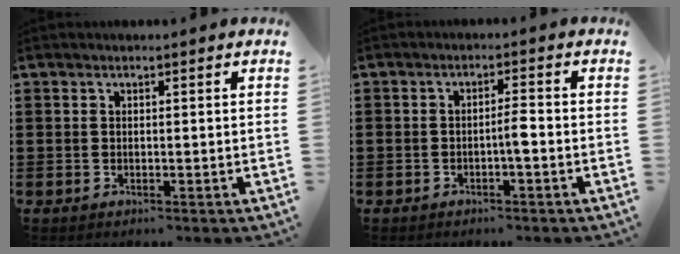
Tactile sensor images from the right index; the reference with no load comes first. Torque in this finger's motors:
{"motor_torque": [1.42, 0.21, 0.23, 0.10]}